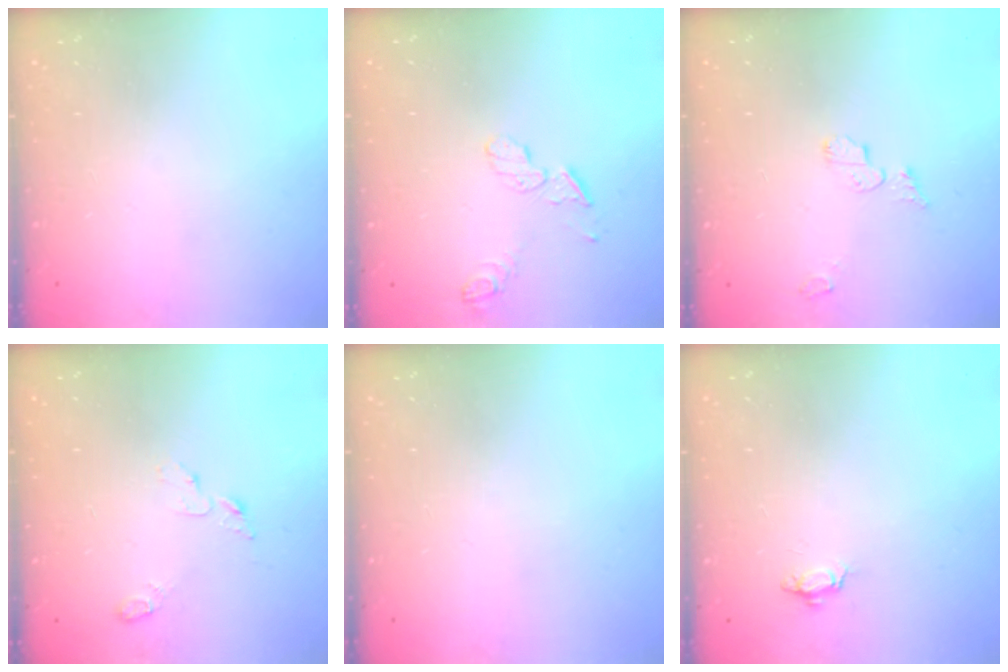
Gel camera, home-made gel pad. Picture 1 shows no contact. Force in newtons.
{"total": 5.5, "press": 5.5, "slide": 0.3}
{"total": 5.4, "press": 5.4, "slide": 0.2}
{"total": 3.9, "press": 3.8, "slide": 0.4}
{"total": 0.0}
{"total": 3.4, "press": 3.3, "slide": 0.5}